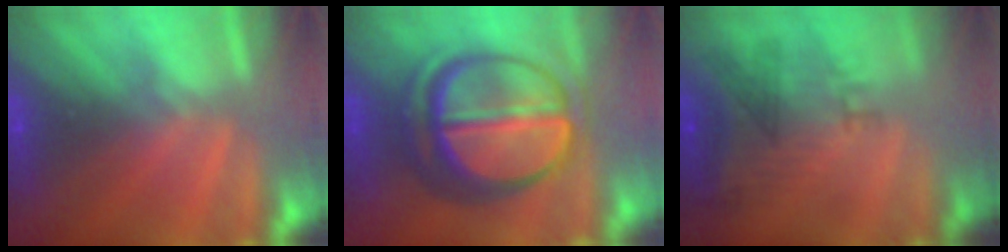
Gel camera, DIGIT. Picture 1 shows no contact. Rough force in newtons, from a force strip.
{"total": 8.3}
{"total": 7.5}